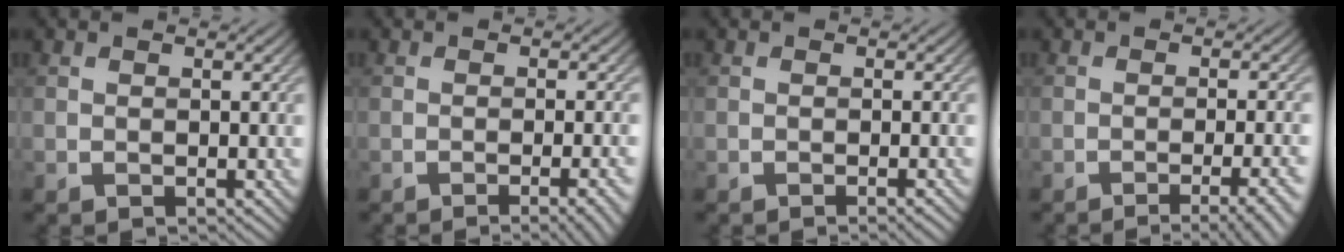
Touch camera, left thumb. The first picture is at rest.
{"total": 4.2, "force": [-1.8, 0.8, 3.7], "torque": [-0.041, 0.006, -0.028]}
{"total": 1.3, "force": [-0.6, 0.2, 1.1], "torque": [-0.009, 0.002, -0.014]}
{"total": 6.2, "force": [-3.2, 1.3, 5.1], "torque": [-0.057, 0.008, -0.041]}